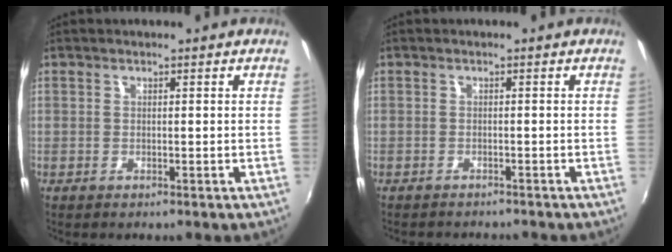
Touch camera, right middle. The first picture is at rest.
{"total": 3.0, "force": [-2.8, 0.6, 0.7], "torque": [-0.022, -0.012, -0.042]}